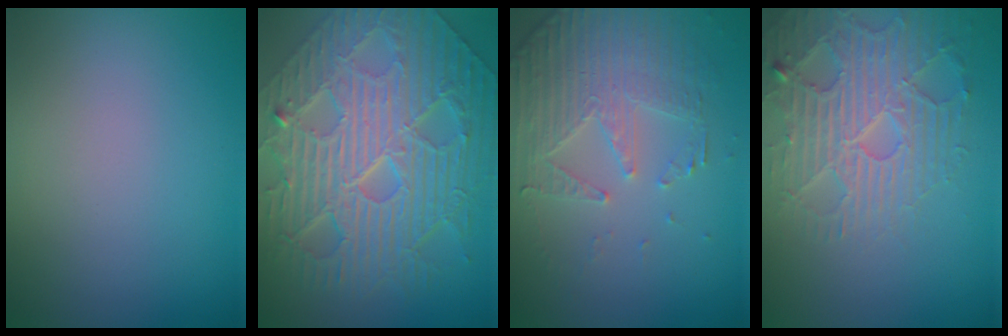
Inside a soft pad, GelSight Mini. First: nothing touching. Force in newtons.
{"total": 11.0, "press": 7.5, "slide": 8.1}
{"total": 4.7, "press": 3.4, "slide": 3.2}
{"total": 4.4, "press": 4.3, "slide": 0.8}